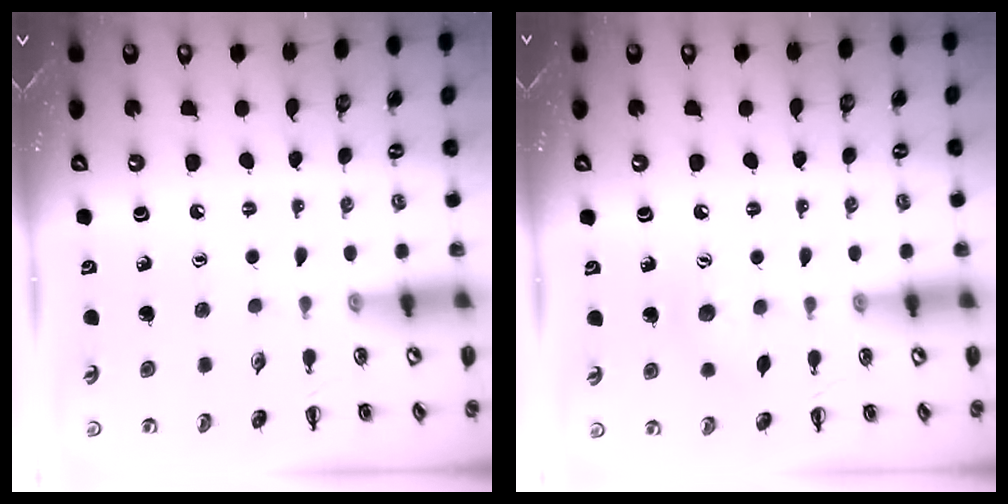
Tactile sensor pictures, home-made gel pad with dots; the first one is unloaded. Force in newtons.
{"total": 6.9, "press": 6.7, "slide": 1.5}